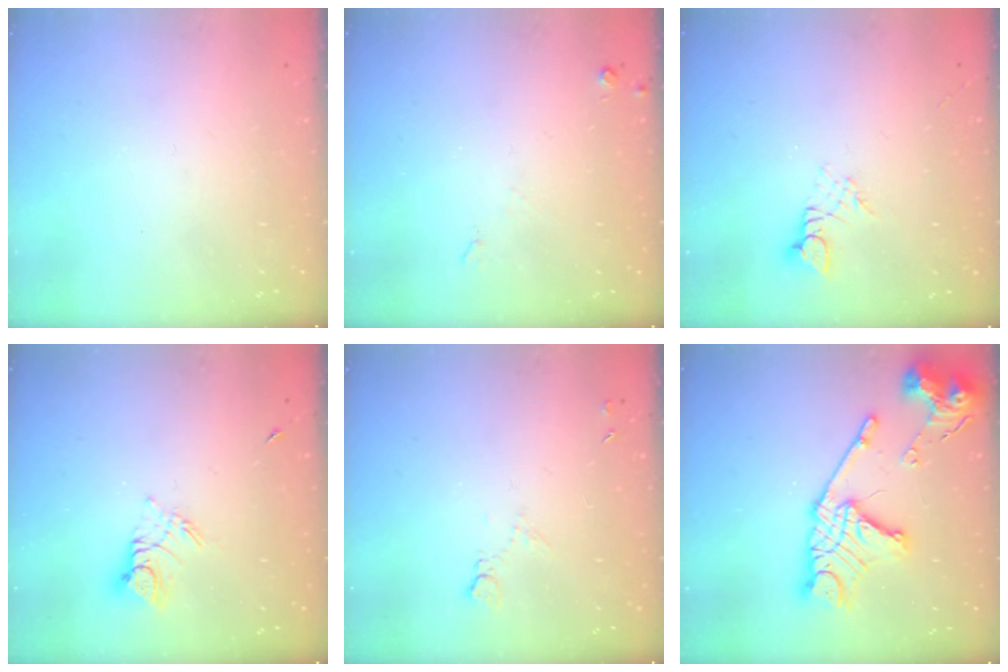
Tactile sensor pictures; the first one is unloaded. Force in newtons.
{"total": 3.5, "press": 3.4, "slide": 0.6}
{"total": 2.7, "press": 2.7, "slide": 0.4}
{"total": 7.3, "press": 7.3, "slide": 0.6}
{"total": 6.1, "press": 6.1, "slide": 0.7}
{"total": 20.2, "press": 20.1, "slide": 2.0}